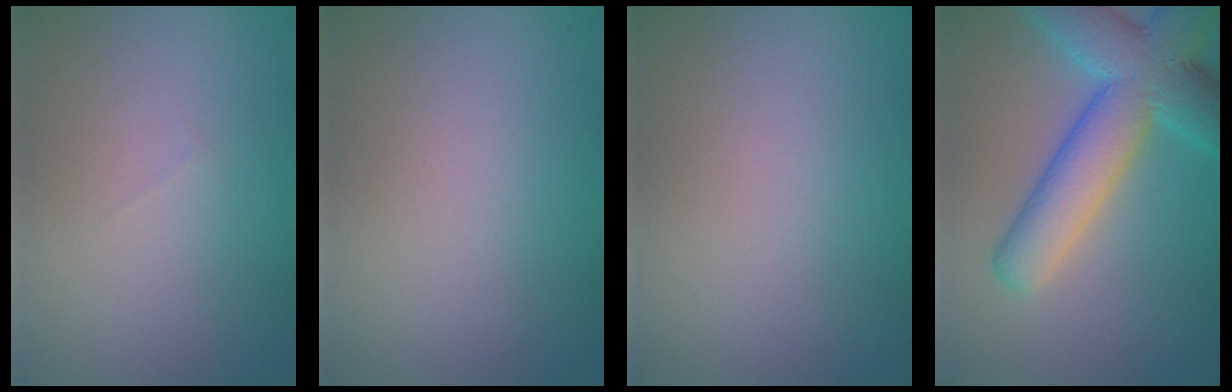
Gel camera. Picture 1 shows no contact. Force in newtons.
{"total": 0.0}
{"total": 0.0}
{"total": 9.4, "press": 9.4, "slide": 0.4}